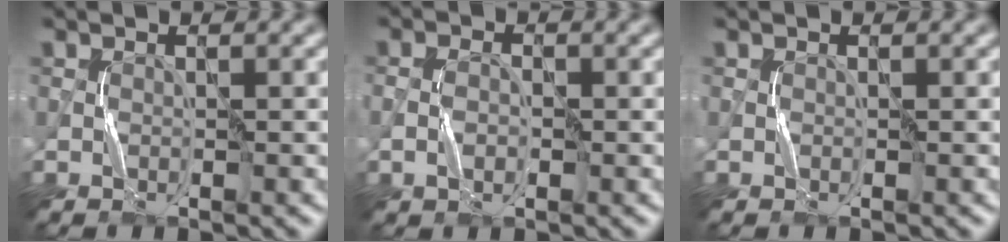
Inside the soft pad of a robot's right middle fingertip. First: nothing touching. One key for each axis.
{"total": 1.9, "fx": -0.6, "fy": 1.2, "fz": 1.3, "tx": -0.029, "ty": 0.002, "tz": -0.012}
{"total": 0.0}